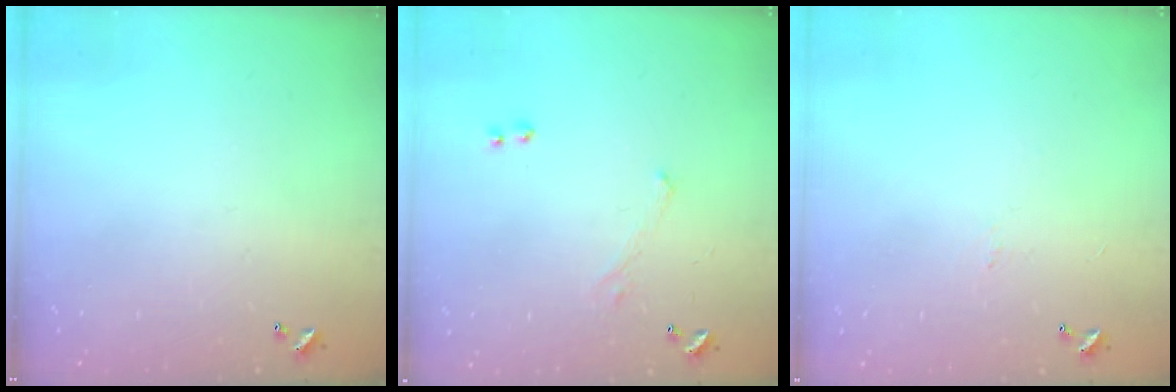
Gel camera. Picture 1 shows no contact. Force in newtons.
{"total": 1.6, "press": 1.5, "slide": 0.6}
{"total": 0.0}